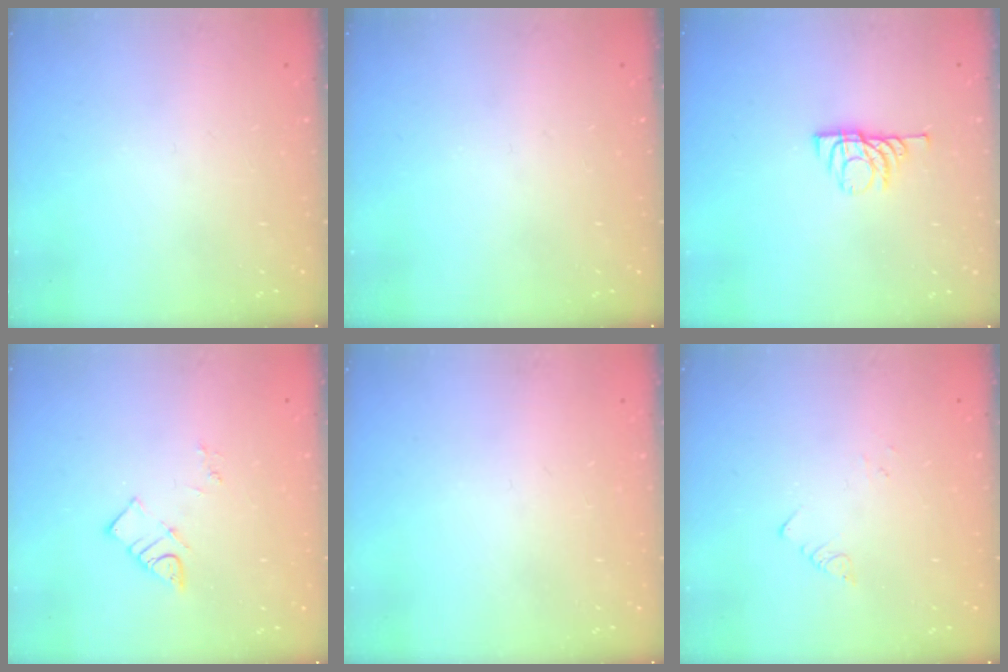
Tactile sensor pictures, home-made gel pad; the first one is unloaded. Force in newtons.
{"total": 0.0}
{"total": 6.1, "press": 6.1, "slide": 0.8}
{"total": 3.4, "press": 3.4, "slide": 0.2}
{"total": 0.7, "press": 0.6, "slide": 0.1}
{"total": 1.3, "press": 1.2, "slide": 0.1}